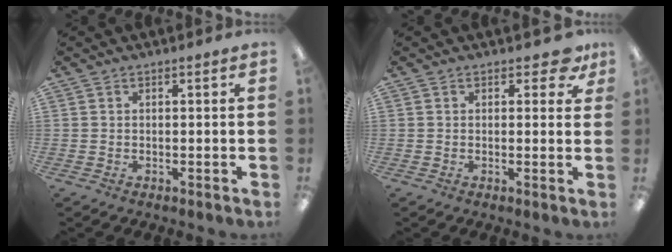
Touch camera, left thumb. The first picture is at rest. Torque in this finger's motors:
{"motor_torque": [-0.08, 0.02, -0.34, 0.08, 0.00]}